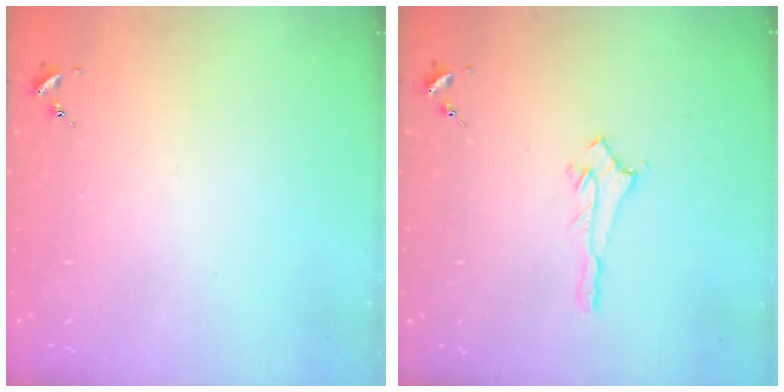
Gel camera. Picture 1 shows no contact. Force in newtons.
{"total": 2.8, "press": 2.8, "slide": 0.3}